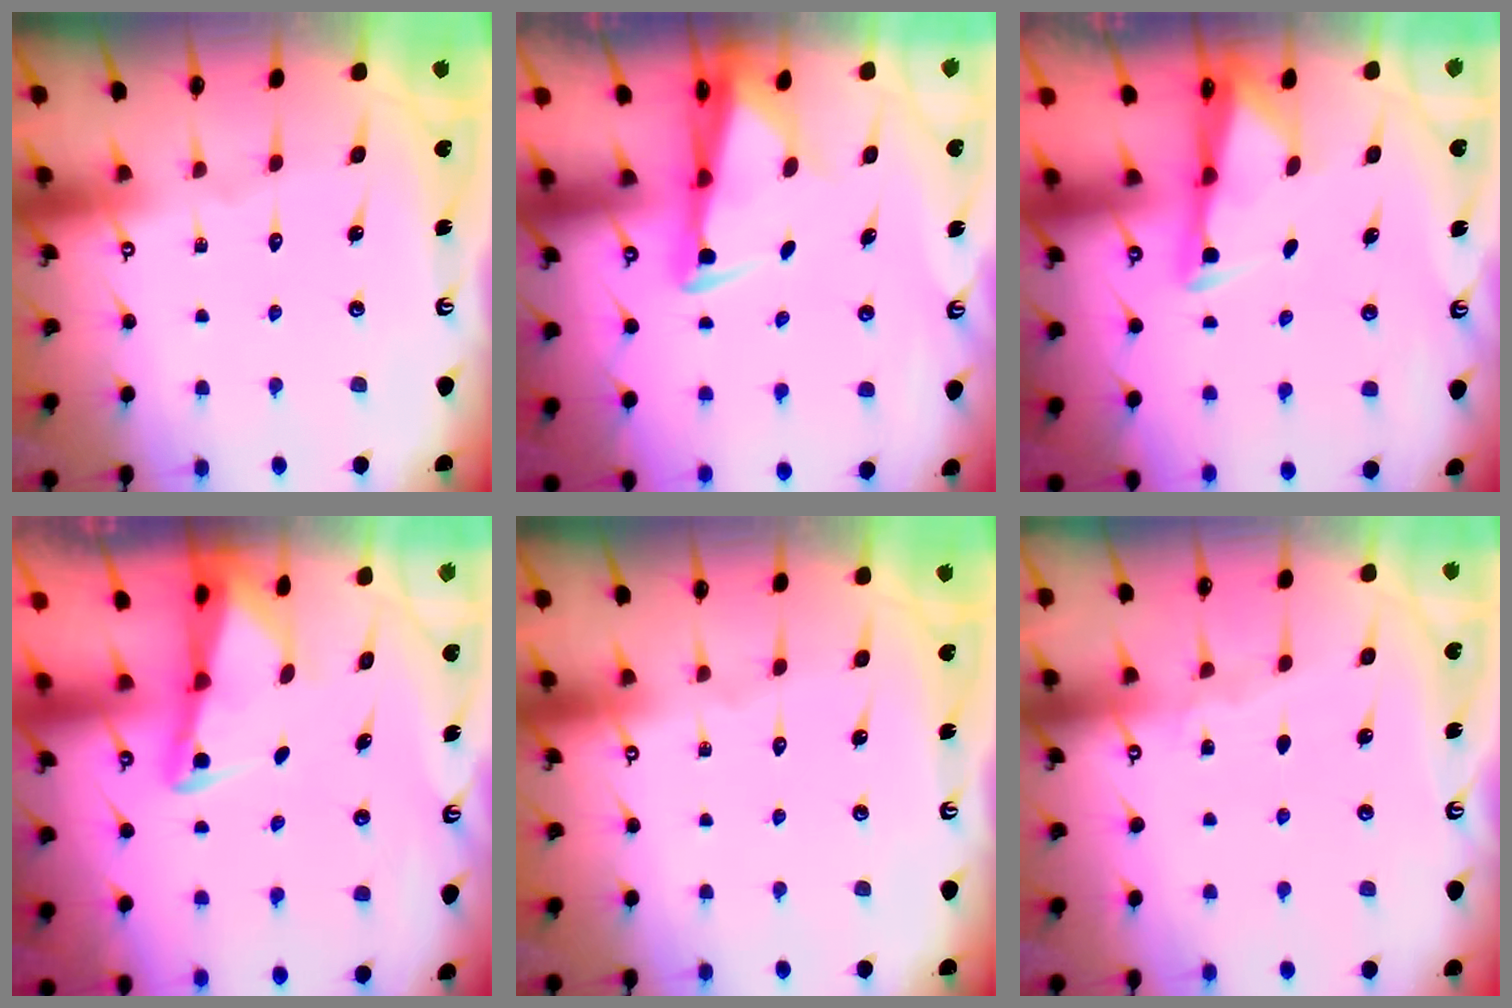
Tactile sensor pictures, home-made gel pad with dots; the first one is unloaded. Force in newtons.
{"total": 3.0, "press": 2.9, "slide": 0.9}
{"total": 2.6, "press": 2.5, "slide": 0.4}
{"total": 2.2, "press": 2.2, "slide": 0.3}
{"total": 0.0}
{"total": 2.9, "press": 2.8, "slide": 0.4}